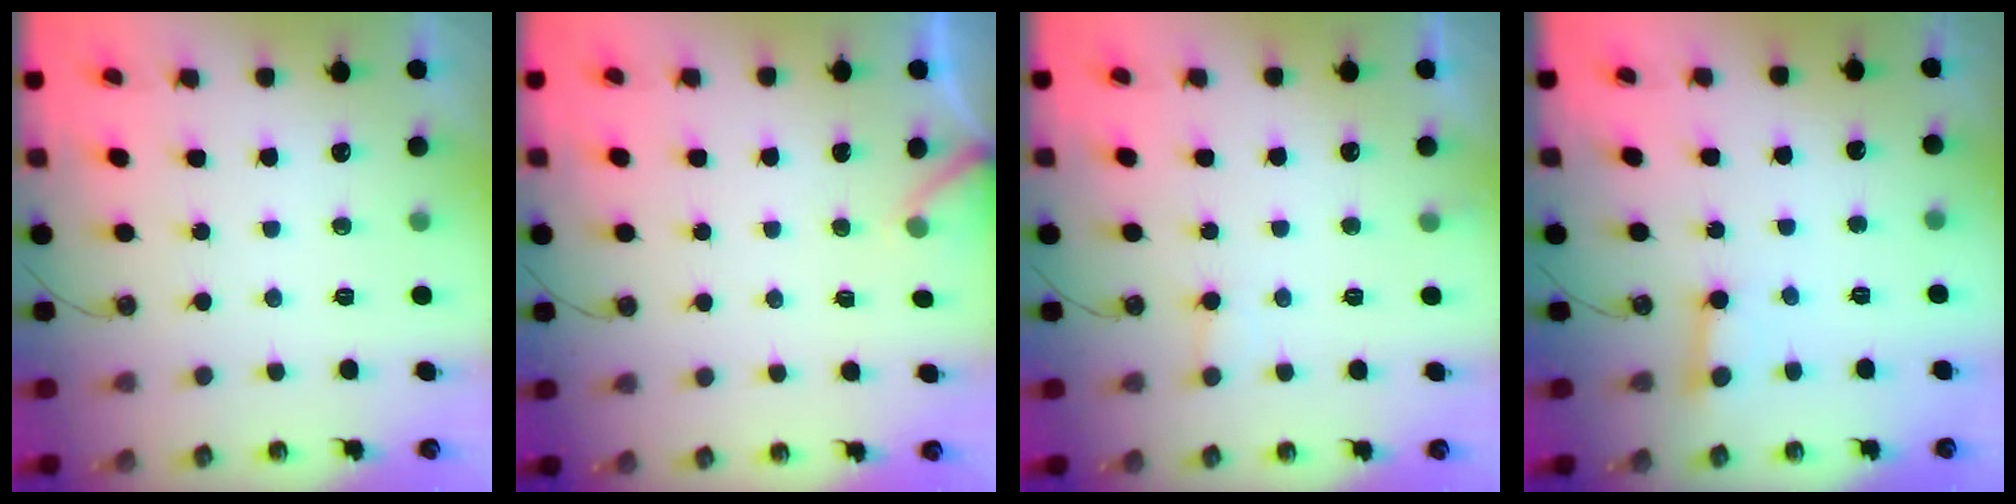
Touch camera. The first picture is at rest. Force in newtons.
{"total": 3.0, "press": 3.0, "slide": 0.2}
{"total": 5.7, "press": 5.6, "slide": 0.5}
{"total": 3.0, "press": 3.0, "slide": 0.2}